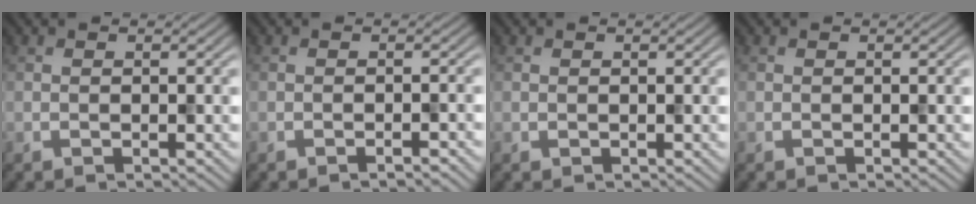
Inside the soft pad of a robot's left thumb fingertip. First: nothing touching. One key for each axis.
{"total": 1.2, "fx": -0.9, "fy": 0.1, "fz": 0.7, "tx": -0.011, "ty": 0.003, "tz": -0.017}
{"total": 0.0}
{"total": 0.0}